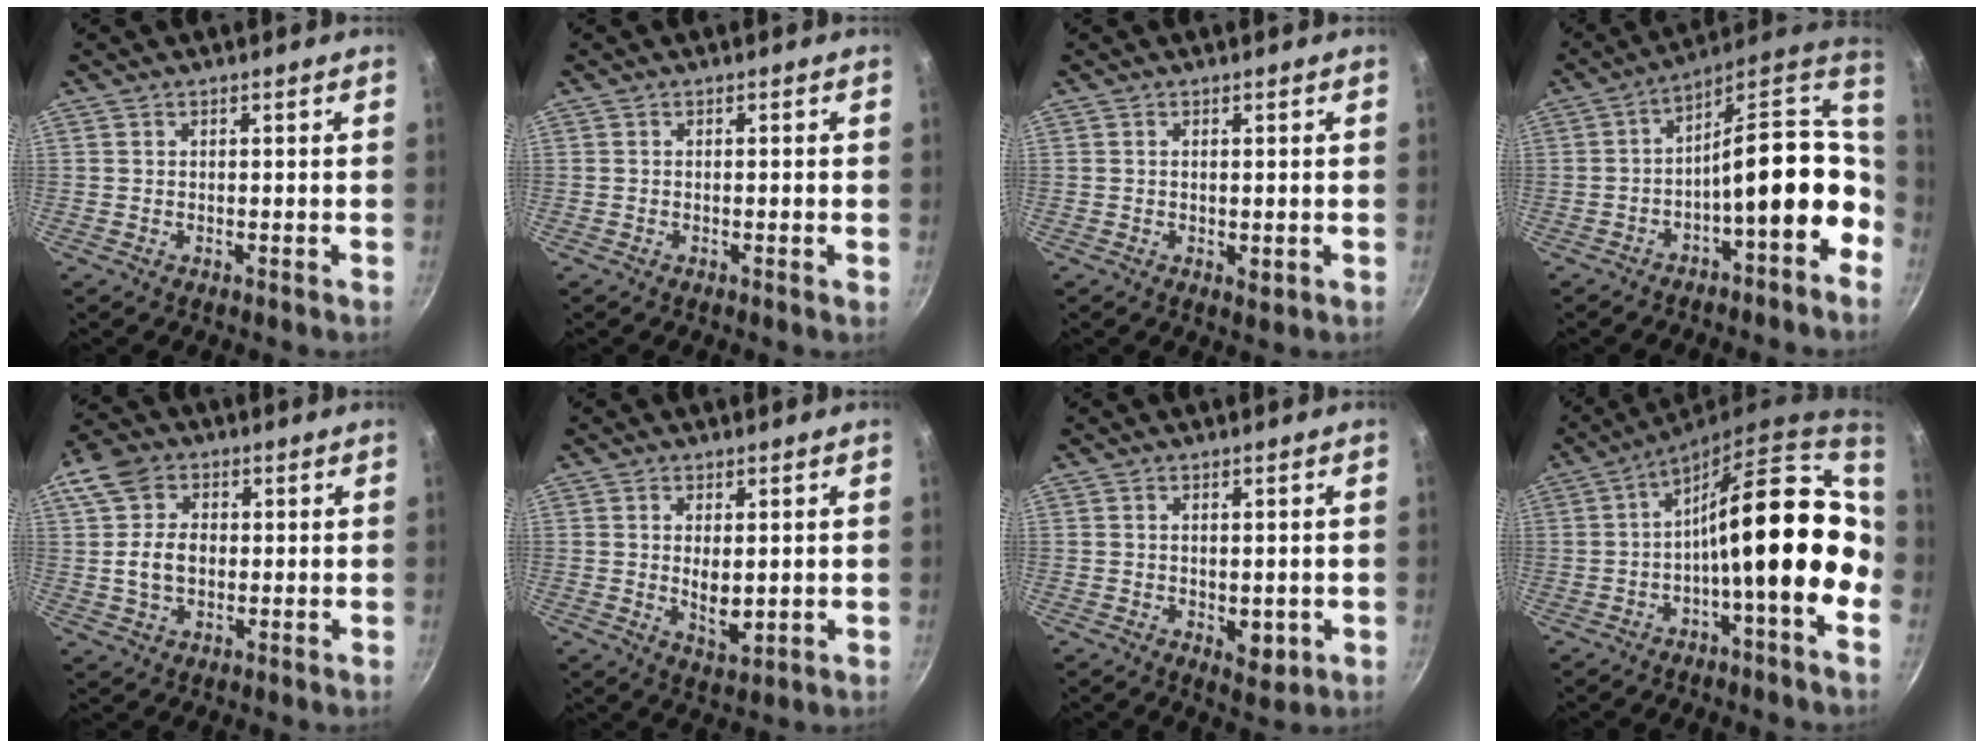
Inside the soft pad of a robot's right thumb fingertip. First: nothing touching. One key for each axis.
{"total": 0.8, "fx": -0.2, "fy": 0.0, "fz": 0.8, "tx": -0.016, "ty": 0.001, "tz": -0.006}
{"total": 1.8, "fx": -0.1, "fy": 0.8, "fz": 1.6, "tx": -0.024, "ty": -0.006, "tz": -0.001}
{"total": 15.9, "fx": -2.2, "fy": 6.8, "fz": 14.2, "tx": -0.172, "ty": 0.042, "tz": -0.035}
{"total": 9.3, "fx": 0.8, "fy": 6.9, "fz": 6.1, "tx": -0.097, "ty": 0.009, "tz": 0.004}
{"total": 5.5, "fx": 0.4, "fy": 2.6, "fz": 4.9, "tx": -0.077, "ty": -0.017, "tz": 0.015}
{"total": 4.6, "fx": -0.7, "fy": 2.4, "fz": 3.9, "tx": -0.053, "ty": -0.015, "tz": -0.006}
{"total": 16.6, "fx": -1.8, "fy": 4.7, "fz": 15.8, "tx": -0.213, "ty": 0.036, "tz": -0.035}